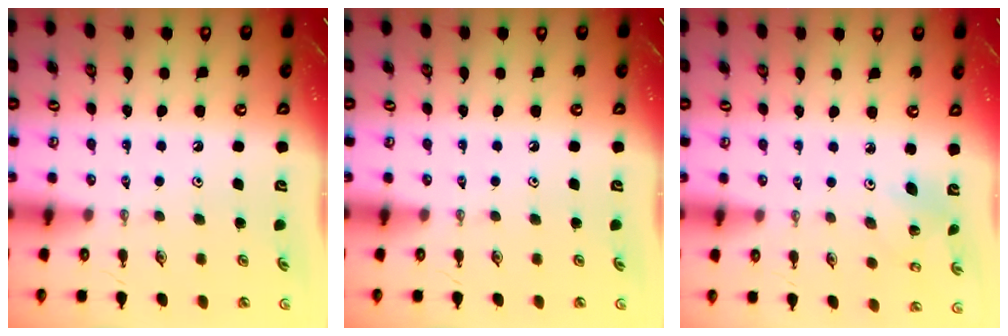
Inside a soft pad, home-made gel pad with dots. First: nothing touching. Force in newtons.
{"total": 0.0}
{"total": 3.6, "press": 3.5, "slide": 0.4}